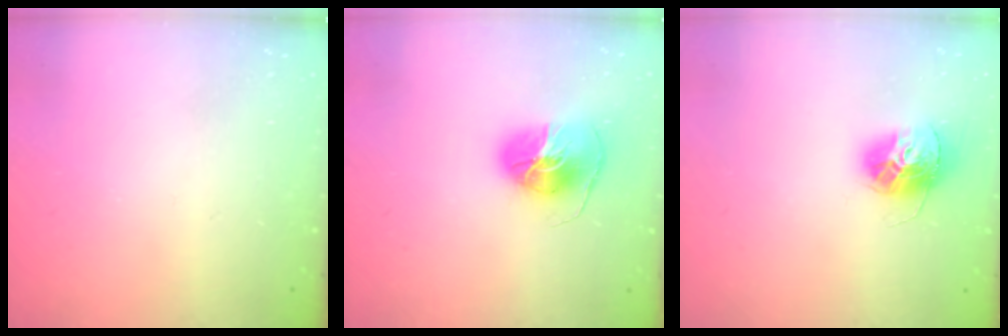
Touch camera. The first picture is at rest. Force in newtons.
{"total": 8.5, "press": 8.5, "slide": 0.2}
{"total": 13.0, "press": 12.9, "slide": 1.2}